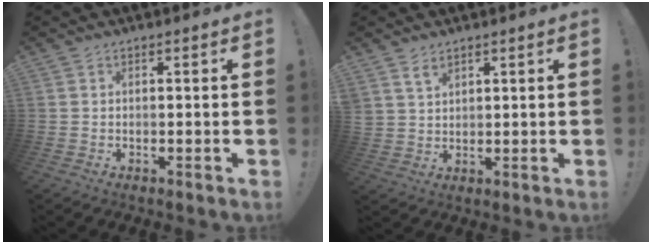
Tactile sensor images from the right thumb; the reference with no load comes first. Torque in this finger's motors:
{"motor_torque": [0.78, 0.79, 0.58, -0.01, 0.41]}